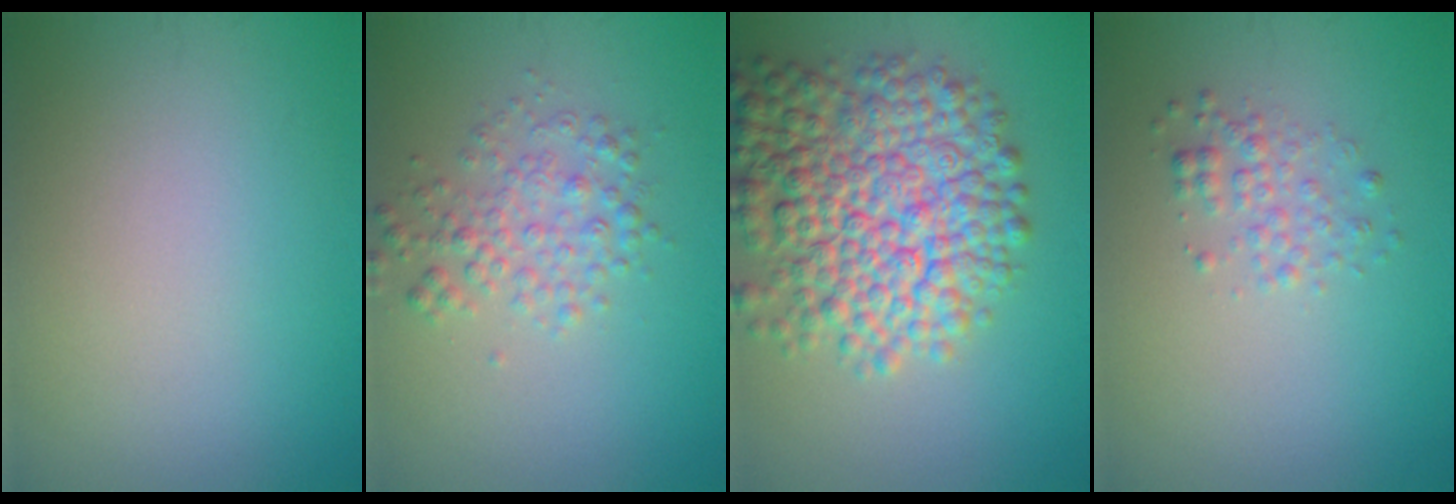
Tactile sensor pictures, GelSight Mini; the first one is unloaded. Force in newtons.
{"total": 2.9, "press": 2.9, "slide": 0.0}
{"total": 10.3, "press": 10.3, "slide": 0.4}
{"total": 1.8, "press": 1.8, "slide": 0.1}